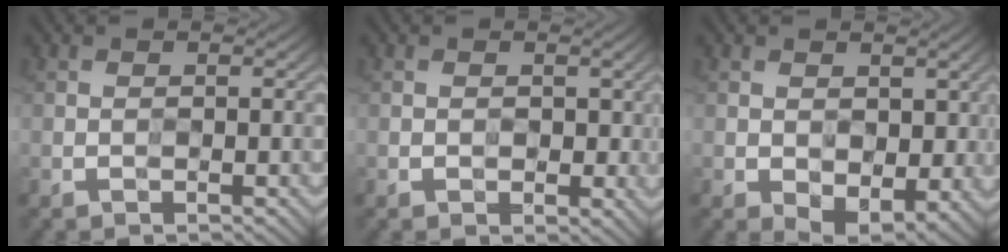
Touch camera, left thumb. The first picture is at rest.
{"total": 1.1, "force": [0.3, 1.0, 0.4], "torque": [-0.009, -0.011, 0.005]}
{"total": 4.2, "force": [0.1, 3.0, 2.9], "torque": [-0.055, -0.016, 0.005]}